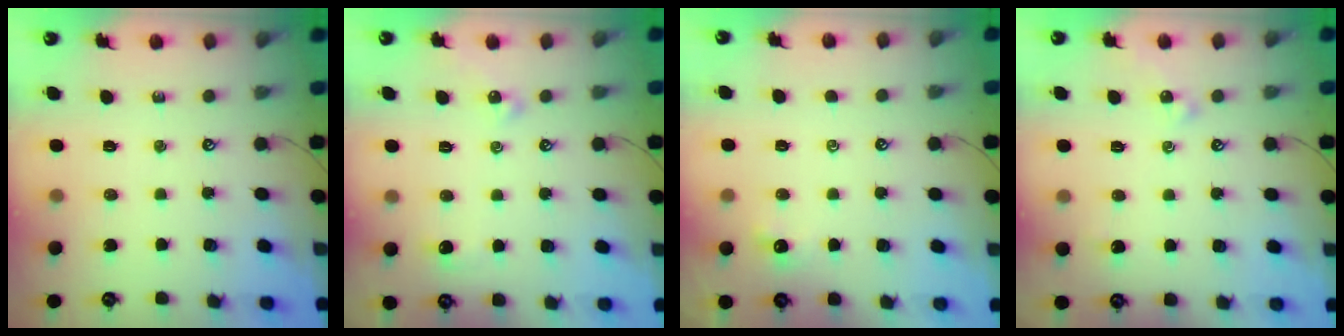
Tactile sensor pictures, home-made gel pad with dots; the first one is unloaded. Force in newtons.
{"total": 2.1, "press": 2.0, "slide": 0.6}
{"total": 1.0, "press": 0.9, "slide": 0.4}
{"total": 2.2, "press": 2.1, "slide": 0.5}